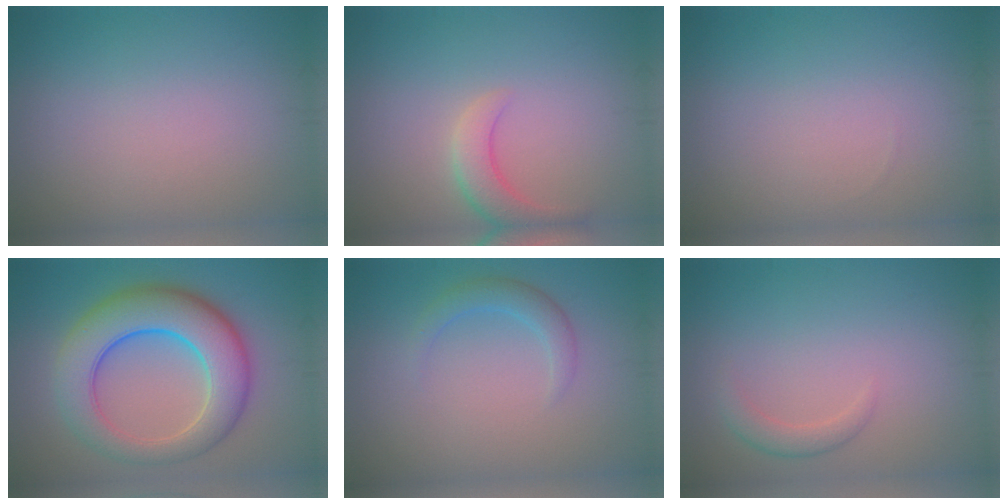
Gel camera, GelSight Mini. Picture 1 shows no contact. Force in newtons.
{"total": 2.9, "press": 2.8, "slide": 0.3}
{"total": 0.0}
{"total": 9.4, "press": 9.4, "slide": 0.1}
{"total": 2.0, "press": 2.0, "slide": 0.1}
{"total": 1.5, "press": 1.5, "slide": 0.1}